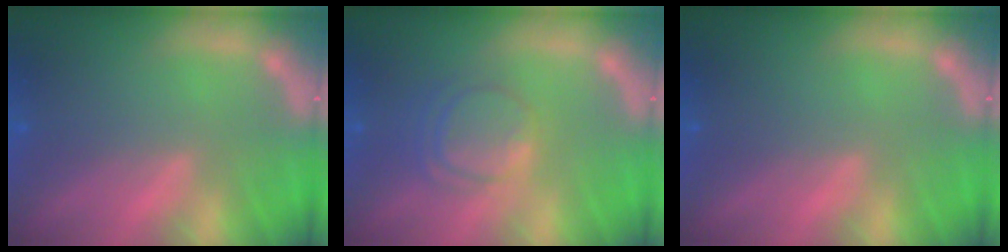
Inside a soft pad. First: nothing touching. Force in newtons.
{"total": 4.5}
{"total": 0.0}